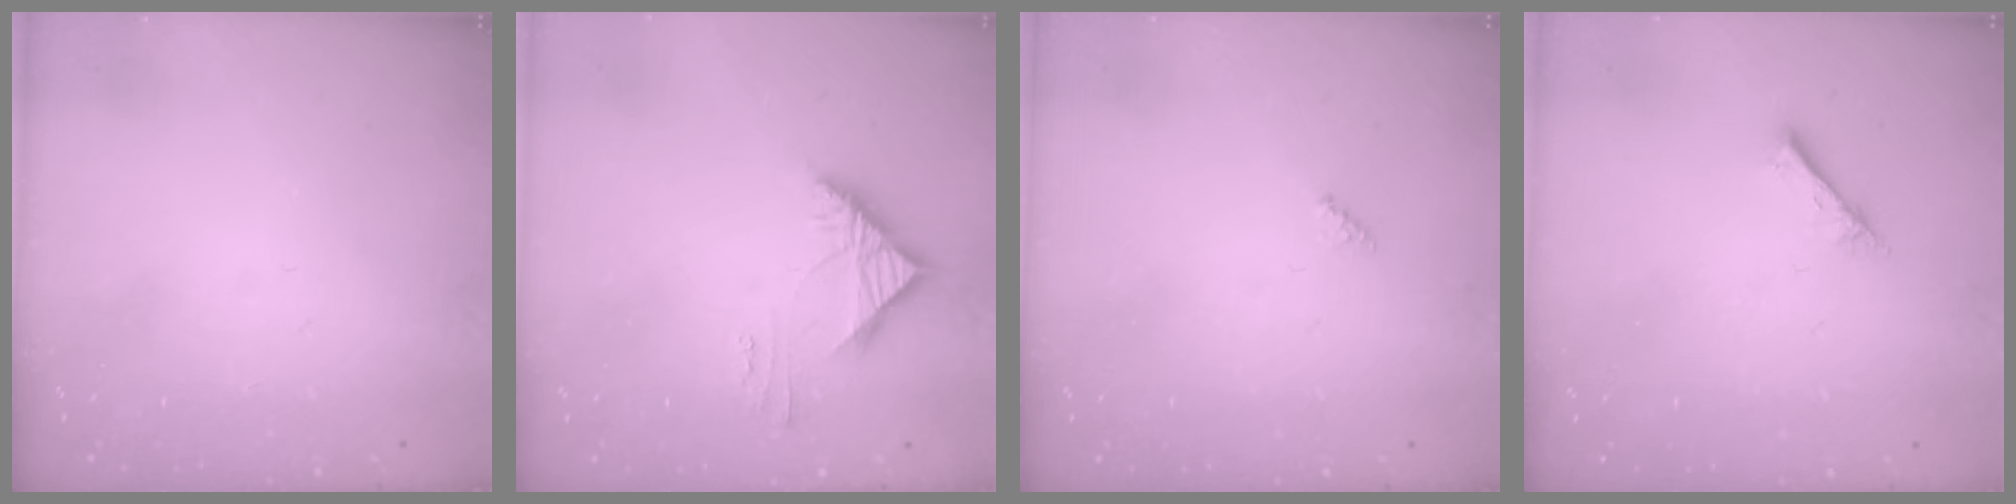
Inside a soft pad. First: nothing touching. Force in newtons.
{"total": 4.3, "press": 4.3, "slide": 0.5}
{"total": 2.0, "press": 2.0, "slide": 0.2}
{"total": 2.4, "press": 2.4, "slide": 0.3}